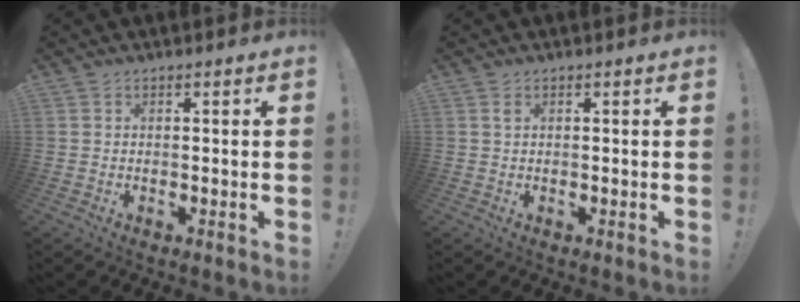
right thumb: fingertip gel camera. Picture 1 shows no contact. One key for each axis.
{"total": 0.6, "fx": 0.3, "fy": 0.3, "fz": 0.5, "tx": -0.008, "ty": 0.000, "tz": 0.005}